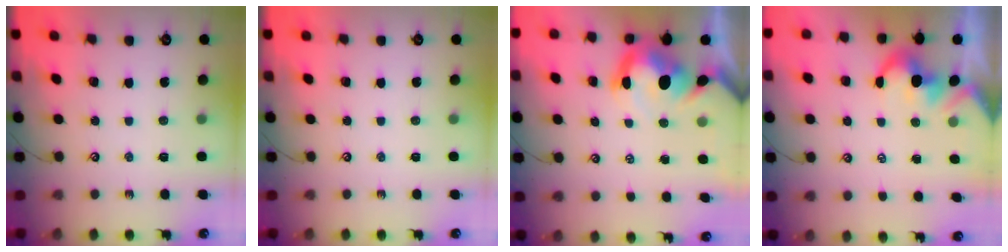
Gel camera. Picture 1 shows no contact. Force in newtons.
{"total": 0.0}
{"total": 9.5, "press": 9.3, "slide": 1.8}
{"total": 0.9, "press": 0.6, "slide": 0.7}